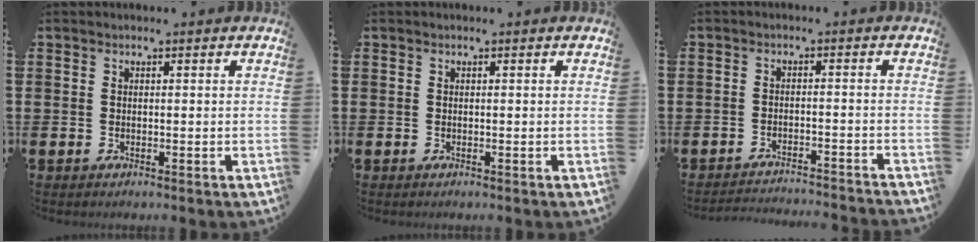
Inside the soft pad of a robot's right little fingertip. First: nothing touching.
{"total": 0.0}
{"total": 2.3, "force": [-2.3, -0.2, 0.0], "torque": [-0.003, 0.004, -0.049]}